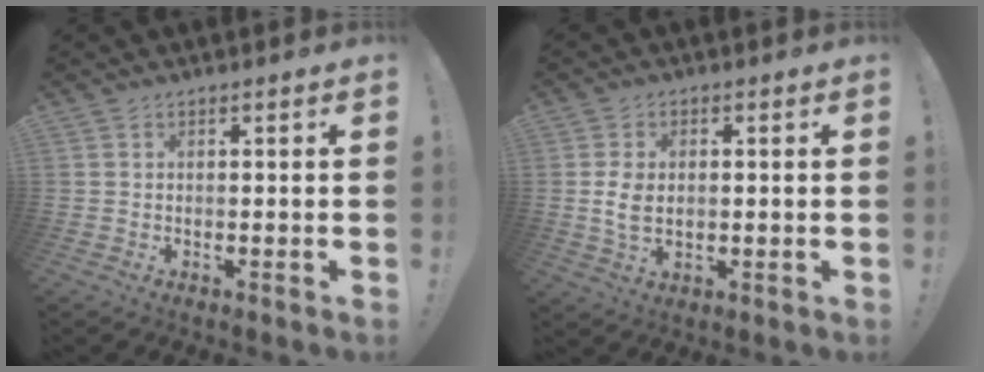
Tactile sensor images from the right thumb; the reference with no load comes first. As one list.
[{"total": 6.1, "force": [0.3, 4.0, 4.6], "torque": [-0.084, -0.001, 0.002]}]